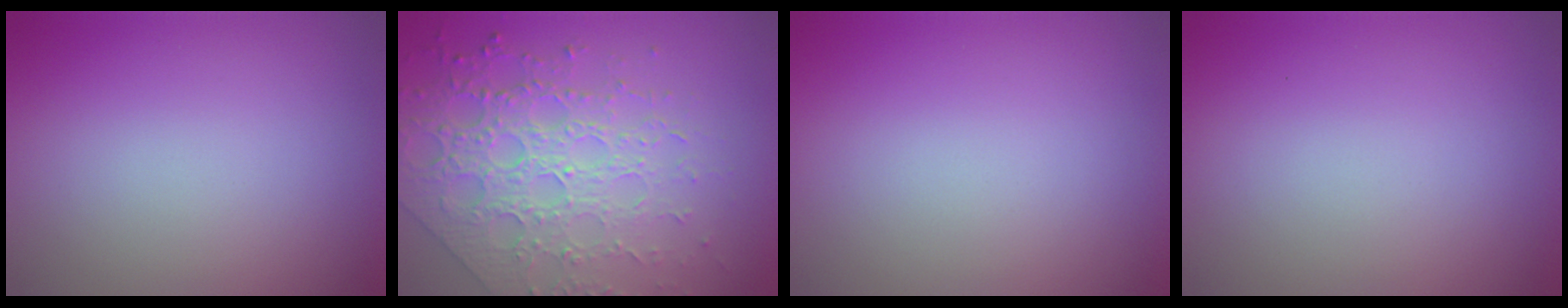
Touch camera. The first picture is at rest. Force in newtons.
{"total": 7.2, "press": 5.4, "slide": 4.8}
{"total": 0.0}
{"total": 0.0}